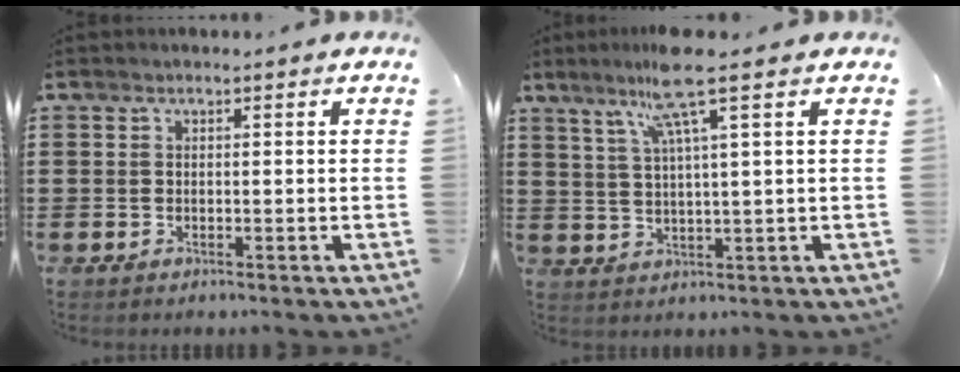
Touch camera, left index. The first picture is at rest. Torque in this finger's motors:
{"motor_torque": [1.05, -1.09, 0.70, 0.21]}